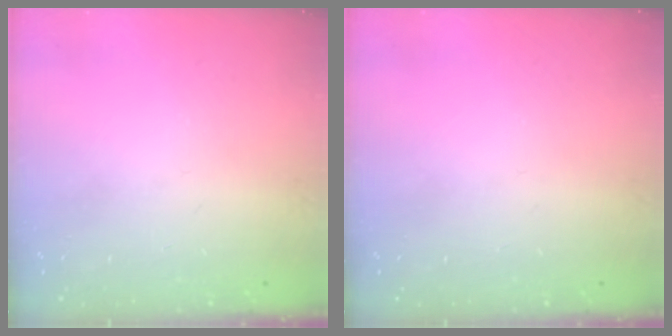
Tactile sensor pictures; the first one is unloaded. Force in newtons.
{"total": 0.0}